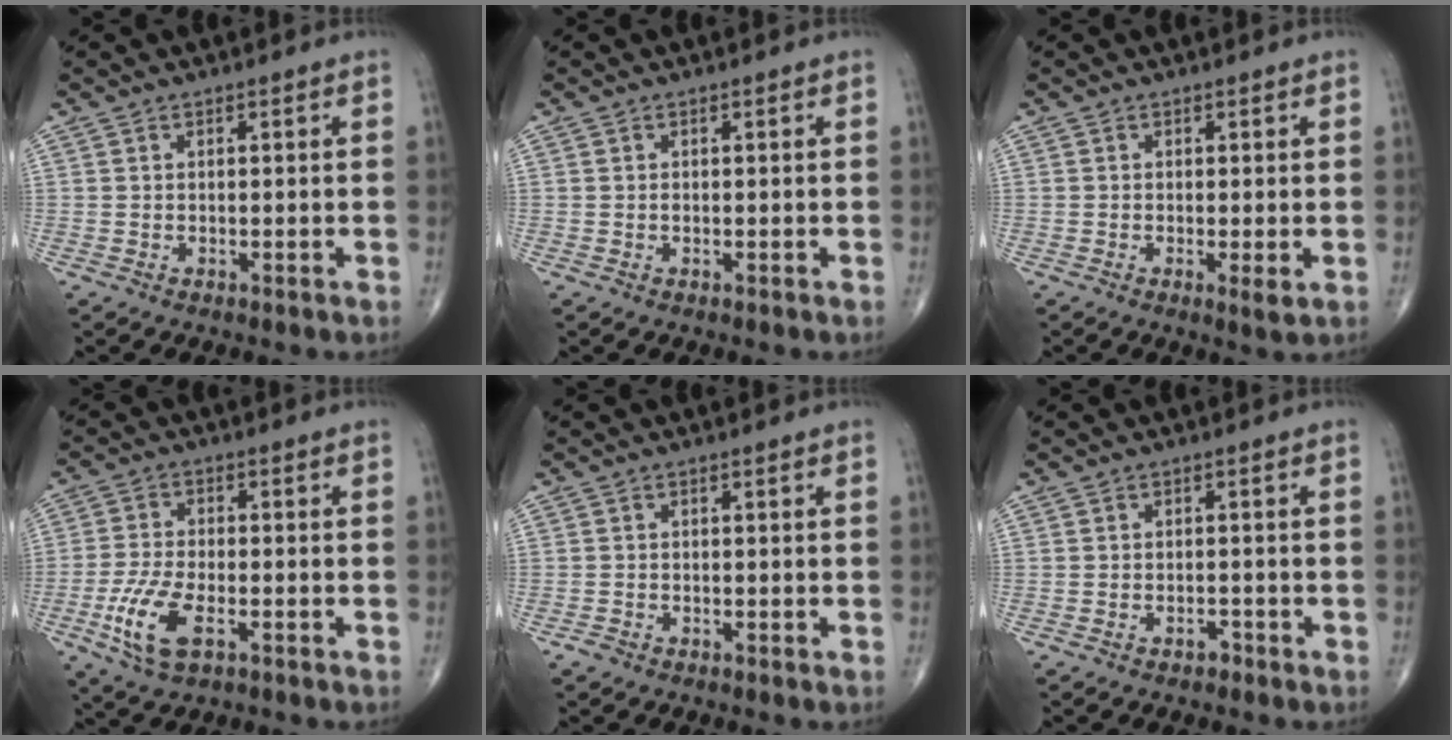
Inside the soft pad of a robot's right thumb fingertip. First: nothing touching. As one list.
[{"total": 0.0}, {"total": 2.0, "force": [-0.3, 0.3, 2.0], "torque": [-0.040, -0.009, -0.006]}, {"total": 9.4, "force": [-3.6, 4.2, 7.6], "torque": [-0.168, 0.006, -0.065]}, {"total": 1.0, "force": [-0.8, 0.7, 0.3], "torque": [-0.008, 0.001, -0.016]}, {"total": 1.4, "force": [-1.0, 0.8, 0.6], "torque": [-0.007, 0.005, -0.016]}]